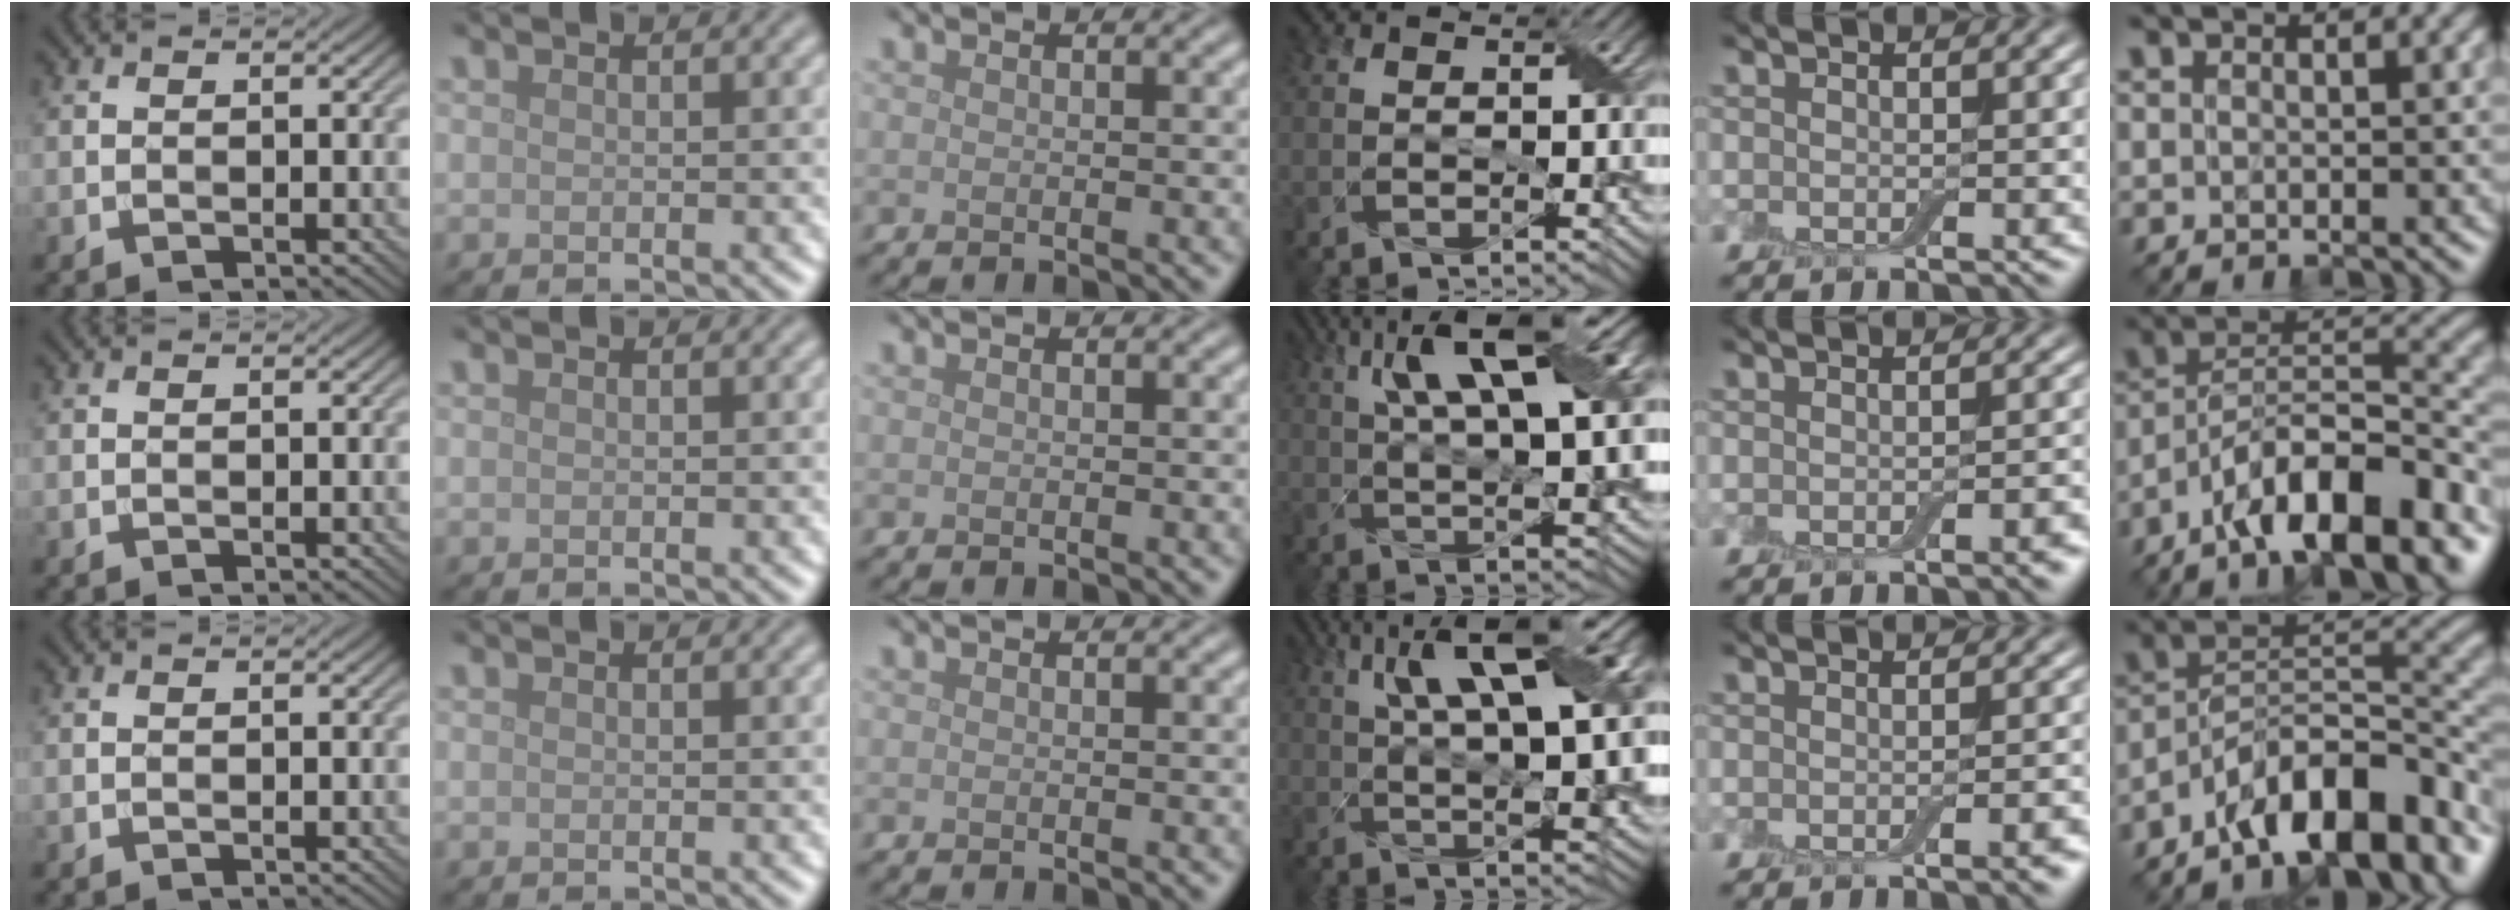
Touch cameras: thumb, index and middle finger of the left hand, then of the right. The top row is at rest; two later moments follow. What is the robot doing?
{"motion": "wrap", "object": "adhesive wrap"}